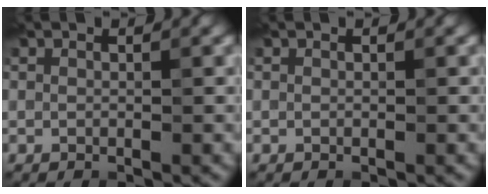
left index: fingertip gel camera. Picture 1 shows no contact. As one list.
[{"total": 0.0}]